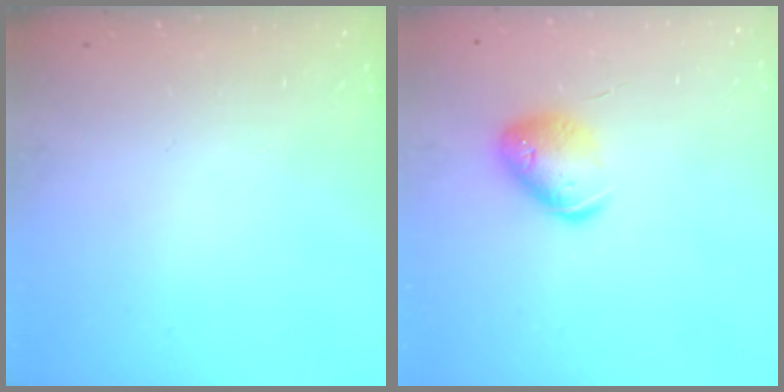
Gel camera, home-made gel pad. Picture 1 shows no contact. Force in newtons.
{"total": 12.4, "press": 12.3, "slide": 1.1}